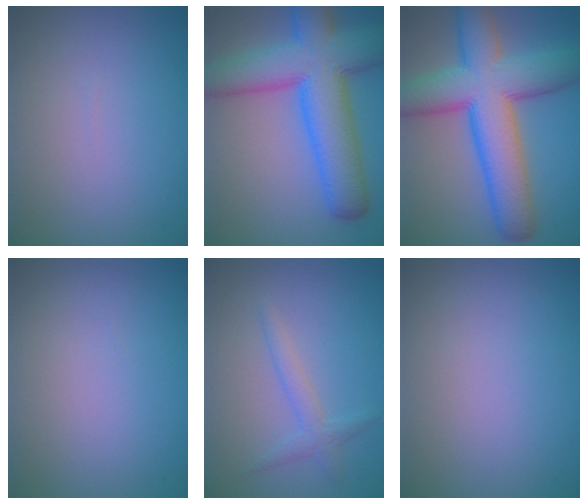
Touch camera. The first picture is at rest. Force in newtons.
{"total": 11.2, "press": 11.2, "slide": 0.4}
{"total": 12.2, "press": 12.2, "slide": 0.4}
{"total": 0.0}
{"total": 1.9, "press": 1.9, "slide": 0.1}
{"total": 0.0}